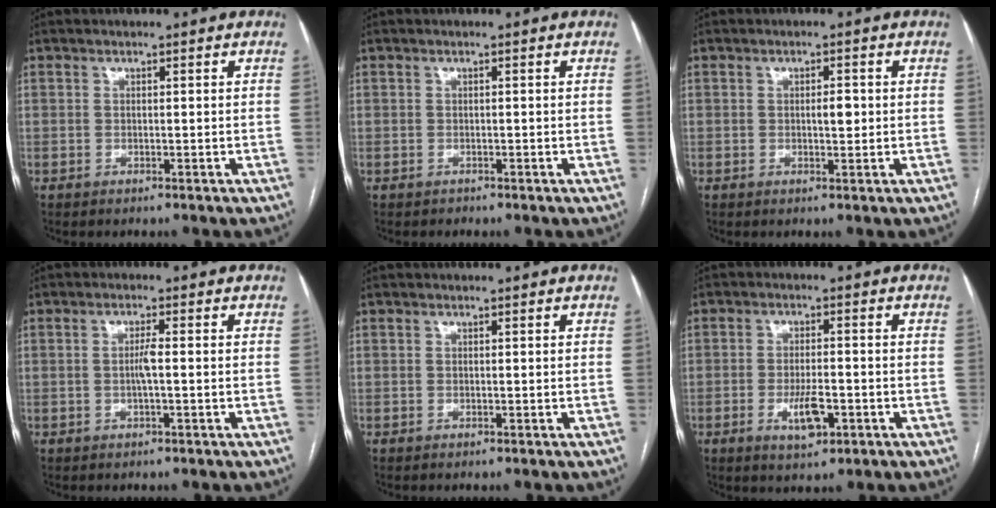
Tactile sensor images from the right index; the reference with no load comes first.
{"total": 0.6, "force": [-0.4, 0.4, -0.2], "torque": [0.001, 0.003, -0.008]}
{"total": 2.0, "force": [0.1, 0.7, 1.9], "torque": [-0.032, 0.001, 0.002]}
{"total": 2.3, "force": [-0.3, 0.0, 2.3], "torque": [-0.043, 0.000, -0.005]}
{"total": 0.0}
{"total": 5.3, "force": [-2.0, 1.8, 4.6], "torque": [-0.082, -0.002, -0.028]}